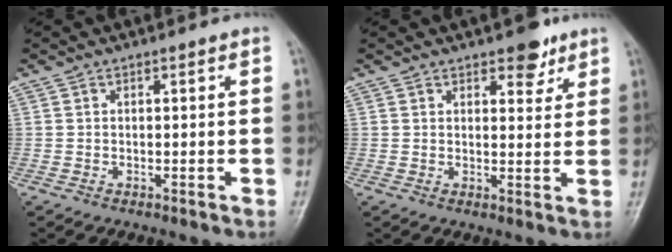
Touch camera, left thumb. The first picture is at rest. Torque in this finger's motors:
{"motor_torque": [0.93, 0.12, 0.76, -0.28, 0.00]}